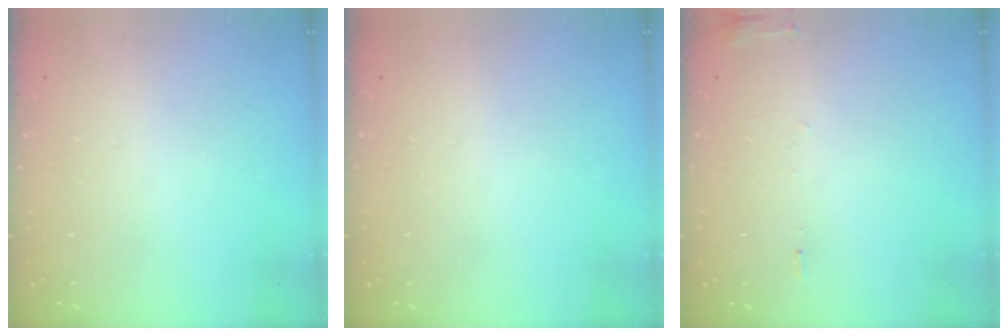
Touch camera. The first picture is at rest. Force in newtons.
{"total": 0.0}
{"total": 5.9, "press": 5.7, "slide": 1.6}